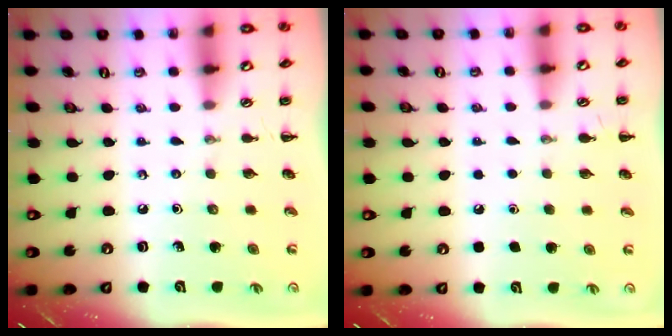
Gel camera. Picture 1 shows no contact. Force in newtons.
{"total": 1.8, "press": 1.8, "slide": 0.1}